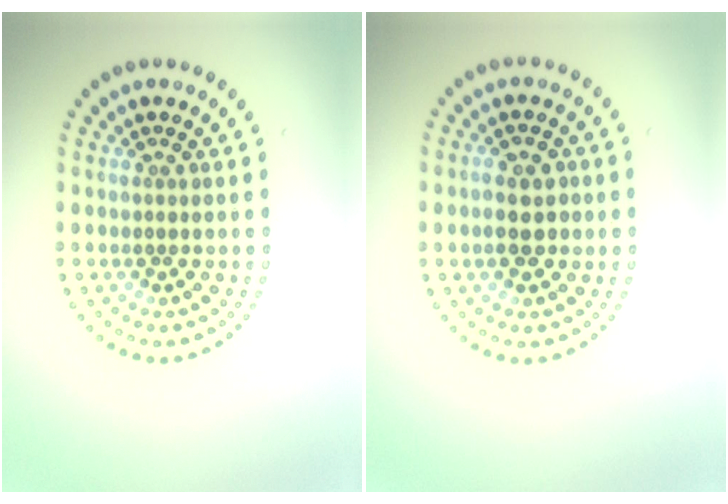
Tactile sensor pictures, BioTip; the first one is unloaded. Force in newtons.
{"total": 2.7, "press": 2.7, "slide": 0.4}